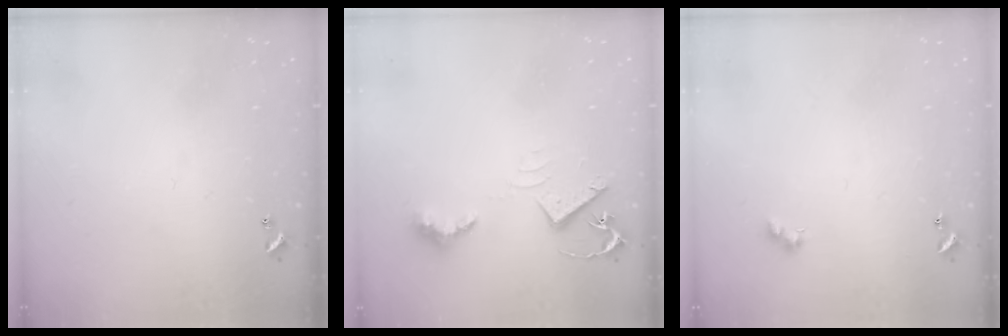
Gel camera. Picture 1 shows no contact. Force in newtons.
{"total": 6.6, "press": 6.5, "slide": 1.0}
{"total": 2.4, "press": 2.3, "slide": 0.5}